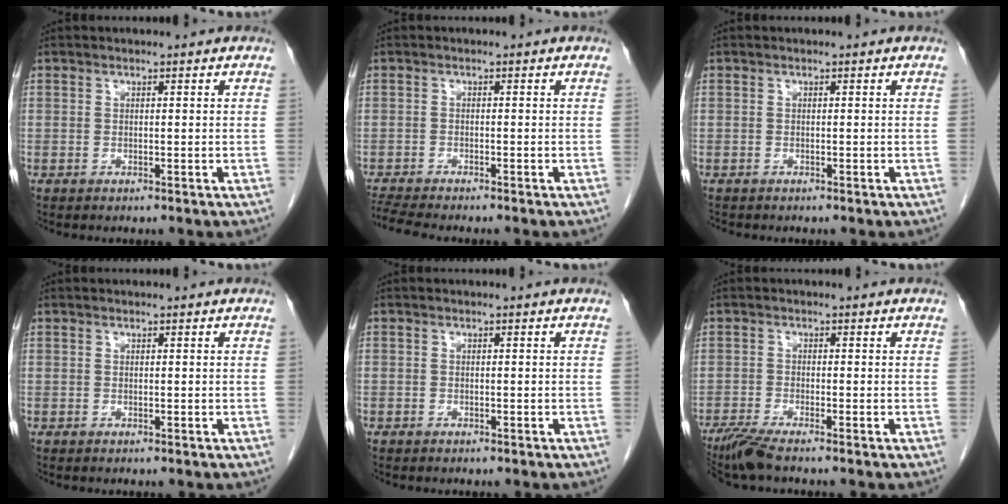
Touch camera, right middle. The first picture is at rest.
{"total": 5.1, "force": [-4.7, -0.1, 1.9], "torque": [-0.041, -0.016, -0.081]}
{"total": 0.5, "force": [-0.5, 0.1, 0.0], "torque": [-0.010, -0.003, -0.012]}
{"total": 0.0}
{"total": 1.1, "force": [-0.8, 0.7, 0.1], "torque": [-0.010, 0.003, -0.014]}
{"total": 4.7, "force": [-3.9, -0.2, 2.7], "torque": [-0.055, -0.017, -0.079]}